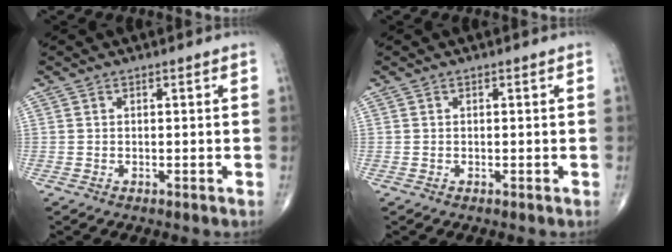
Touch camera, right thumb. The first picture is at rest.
{"total": 0.0}